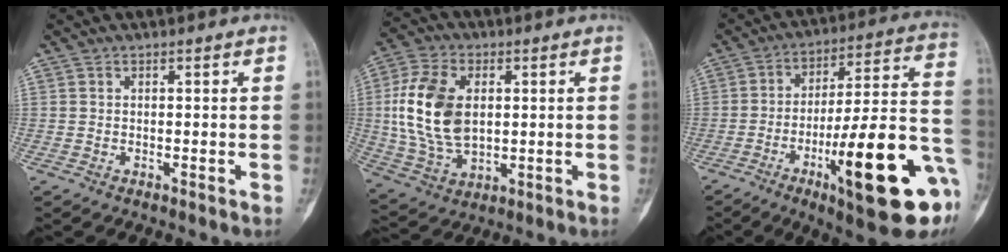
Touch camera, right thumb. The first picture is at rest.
{"total": 16.0, "force": [1.9, 10.2, 12.2], "torque": [-0.235, -0.004, 0.041]}
{"total": 26.0, "force": [-9.7, 5.9, 23.3], "torque": [-0.300, 0.037, -0.138]}